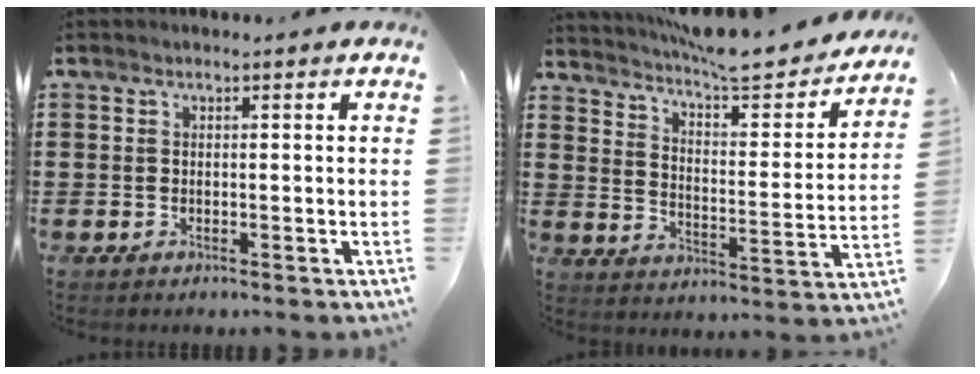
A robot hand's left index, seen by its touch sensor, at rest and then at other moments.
{"total": 7.1, "force": [6.7, 0.3, 2.1], "torque": [-0.066, -0.050, 0.113]}